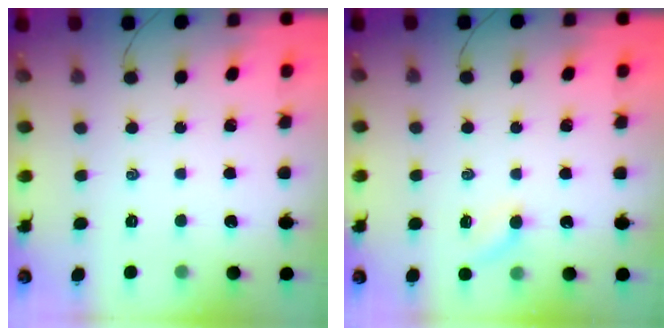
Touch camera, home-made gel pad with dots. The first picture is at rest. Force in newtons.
{"total": 3.4, "press": 3.2, "slide": 1.1}